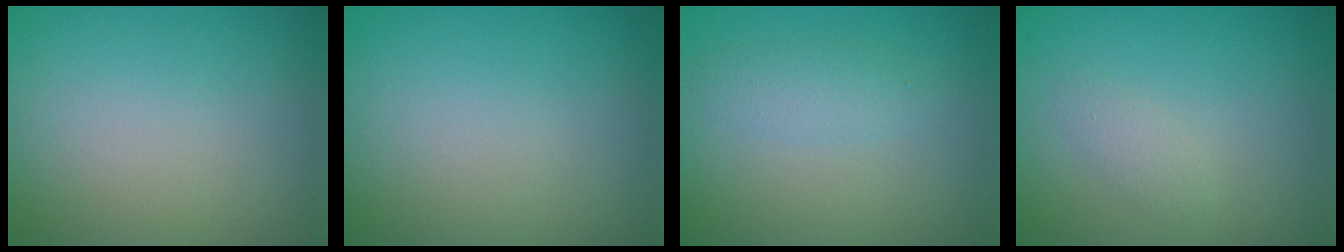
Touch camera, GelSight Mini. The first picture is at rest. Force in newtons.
{"total": 0.0}
{"total": 1.6, "press": 1.6, "slide": 0.0}
{"total": 1.0, "press": 1.0, "slide": 0.1}